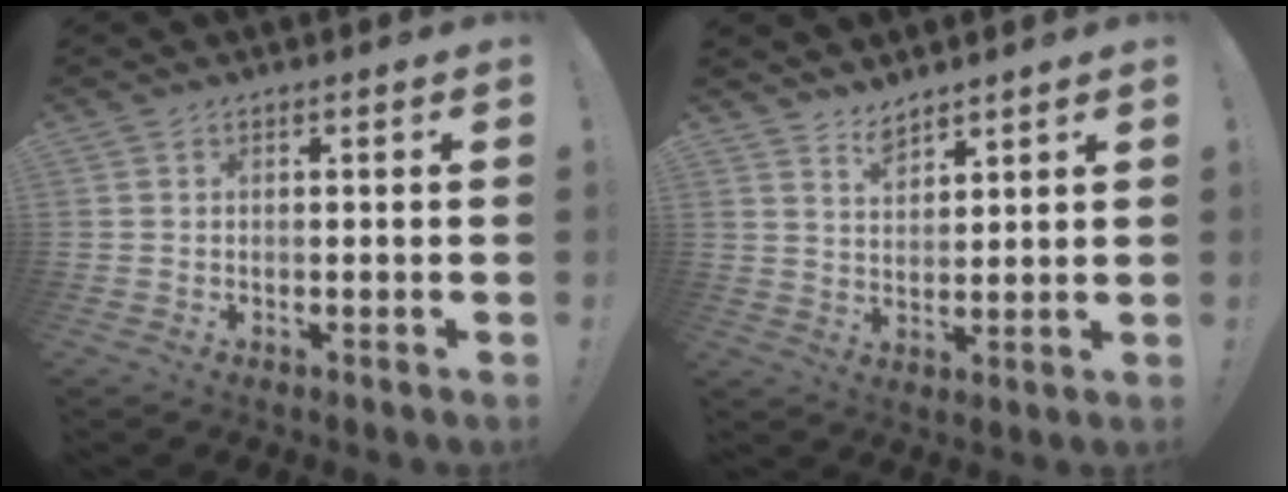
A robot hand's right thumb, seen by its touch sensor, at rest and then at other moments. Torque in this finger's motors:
{"motor_torque": [0.17, 0.29, 0.05, 0.03, 0.04]}